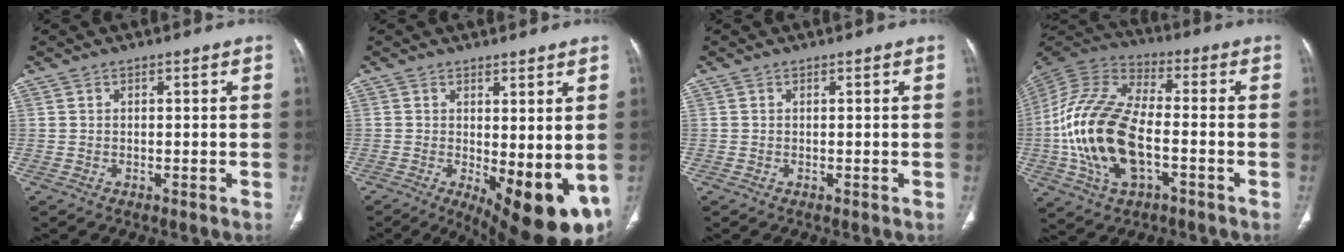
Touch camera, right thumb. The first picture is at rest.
{"total": 13.4, "force": [-2.5, 4.9, 12.2], "torque": [-0.164, -0.030, -0.017]}
{"total": 0.0}
{"total": 20.4, "force": [-4.1, 10.6, 16.9], "torque": [-0.351, 0.024, -0.077]}